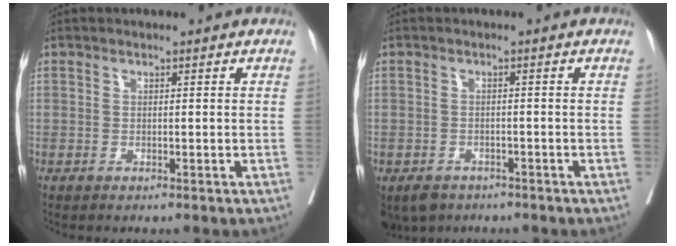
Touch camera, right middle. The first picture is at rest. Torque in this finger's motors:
{"motor_torque": [0.80, -0.69, 0.05, 0.06]}